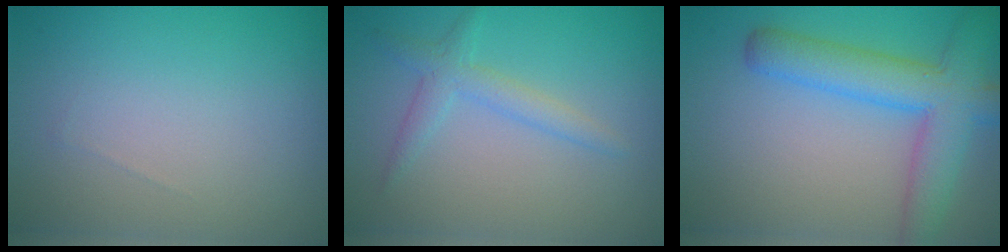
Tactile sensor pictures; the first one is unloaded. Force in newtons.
{"total": 2.2, "press": 2.2, "slide": 0.1}
{"total": 5.3, "press": 5.3, "slide": 0.3}